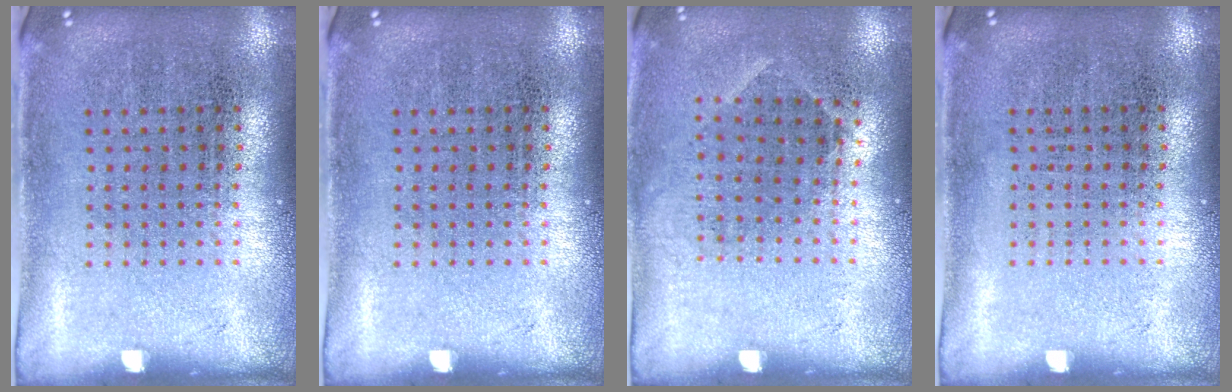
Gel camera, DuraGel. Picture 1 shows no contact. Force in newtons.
{"total": 0.0}
{"total": 0.9, "press": 0.7, "slide": 0.7}
{"total": 0.0}